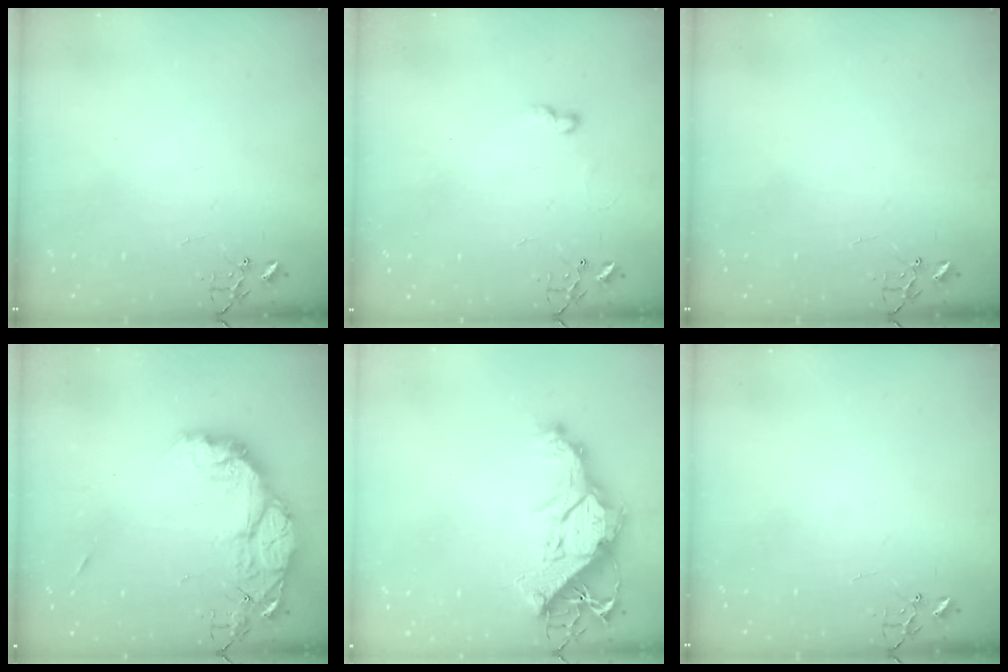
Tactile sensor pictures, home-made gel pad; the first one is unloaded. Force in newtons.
{"total": 5.9, "press": 5.9, "slide": 0.8}
{"total": 0.0}
{"total": 15.3, "press": 15.2, "slide": 1.3}
{"total": 15.6, "press": 15.4, "slide": 2.1}
{"total": 0.0}